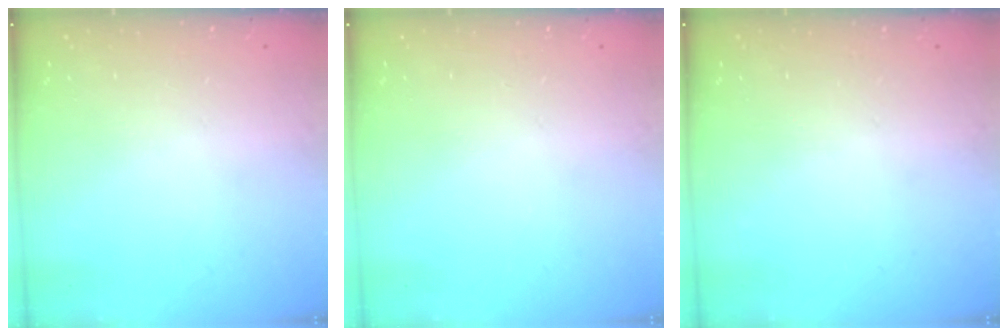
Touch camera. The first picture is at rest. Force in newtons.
{"total": 0.0}
{"total": 0.0}